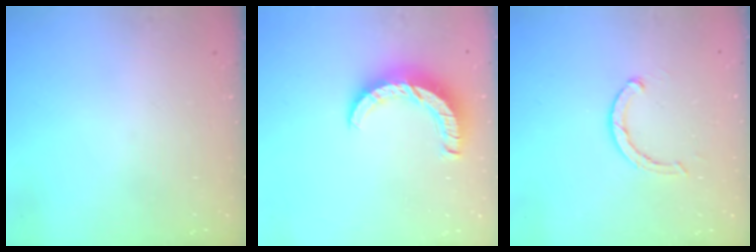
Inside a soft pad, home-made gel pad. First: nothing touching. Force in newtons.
{"total": 8.5, "press": 8.5, "slide": 0.8}
{"total": 2.6, "press": 2.5, "slide": 0.4}